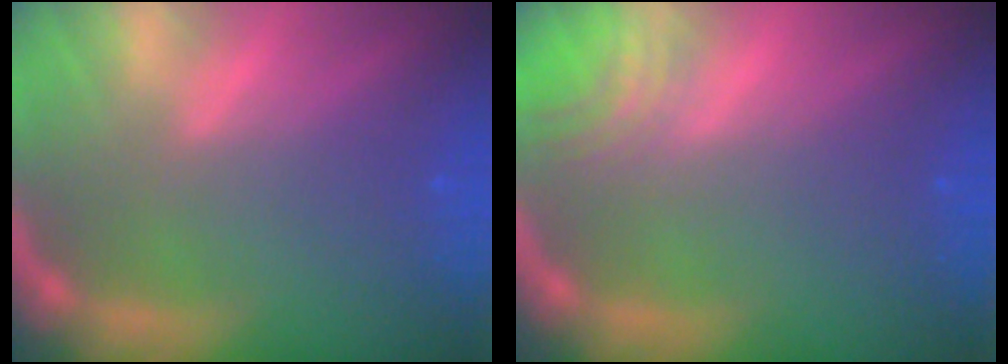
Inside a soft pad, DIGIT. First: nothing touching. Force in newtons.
{"total": 2.5}